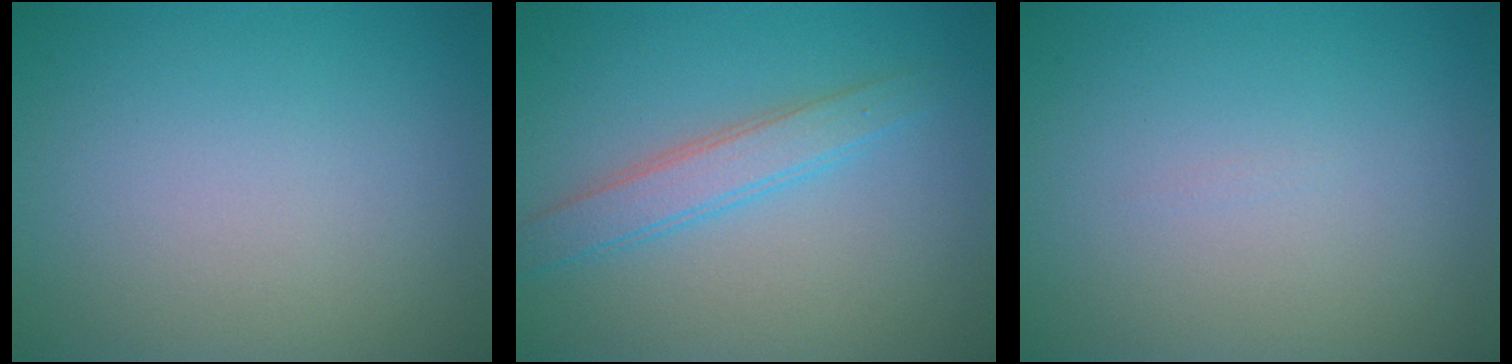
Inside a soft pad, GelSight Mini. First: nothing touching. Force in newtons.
{"total": 2.9, "press": 2.9, "slide": 0.1}
{"total": 0.0}